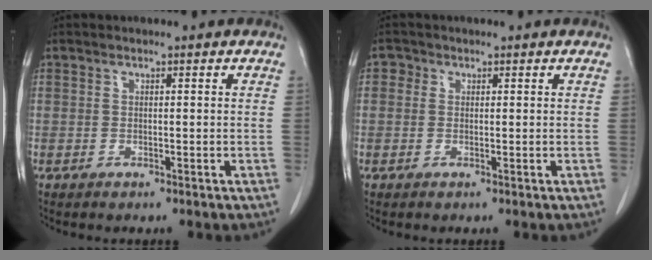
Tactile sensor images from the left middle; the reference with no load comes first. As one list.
[{"total": 1.1, "force": [0.4, 1.0, 0.2], "torque": [0.007, 0.004, 0.002]}]